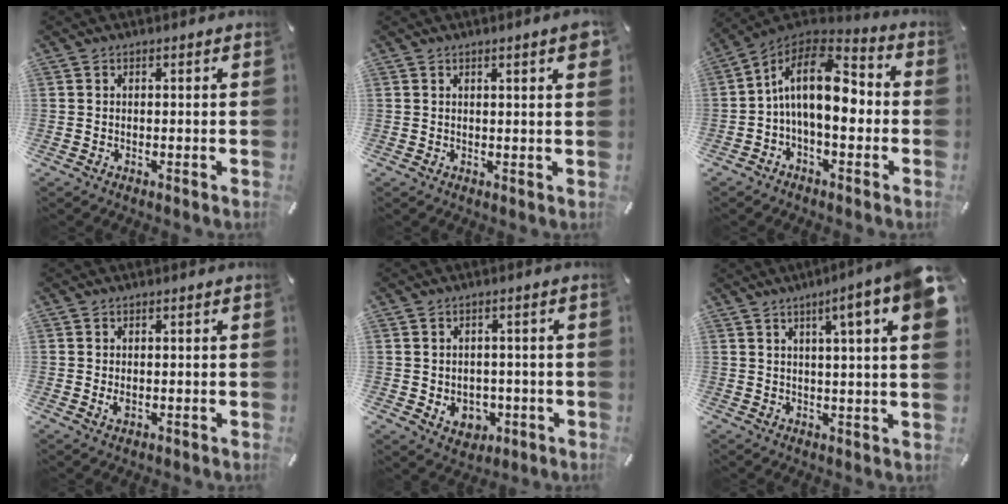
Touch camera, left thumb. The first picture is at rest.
{"total": 3.2, "force": [1.4, 0.4, 2.8], "torque": [-0.046, -0.002, 0.023]}
{"total": 14.6, "force": [0.1, 7.9, 12.3], "torque": [-0.232, -0.001, -0.001]}
{"total": 1.6, "force": [-0.2, 0.9, 1.2], "torque": [-0.032, -0.003, -0.006]}
{"total": 5.2, "force": [-0.8, 4.6, 2.2], "torque": [-0.017, 0.002, -0.013]}
{"total": 10.8, "force": [5.3, 0.7, 9.4], "torque": [-0.145, -0.027, 0.082]}